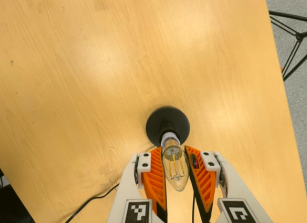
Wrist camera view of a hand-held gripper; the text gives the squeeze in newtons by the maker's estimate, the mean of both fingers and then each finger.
{"total": 15.2, "left": 15.2, "right": 15.2}